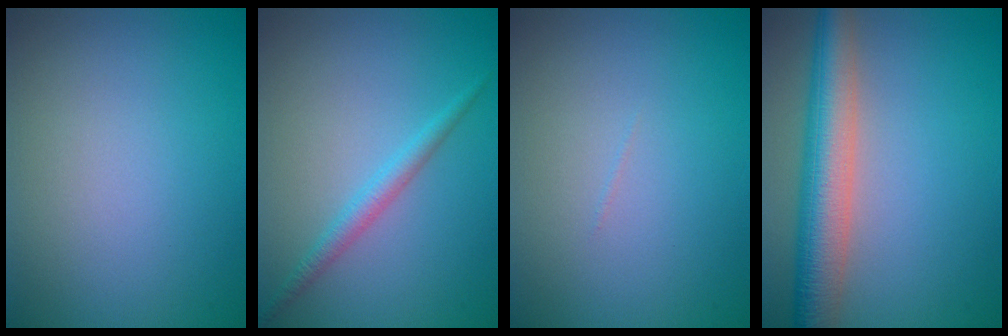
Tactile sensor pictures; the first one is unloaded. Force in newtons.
{"total": 1.8, "press": 1.8, "slide": 0.0}
{"total": 0.0}
{"total": 6.9, "press": 6.9, "slide": 0.4}